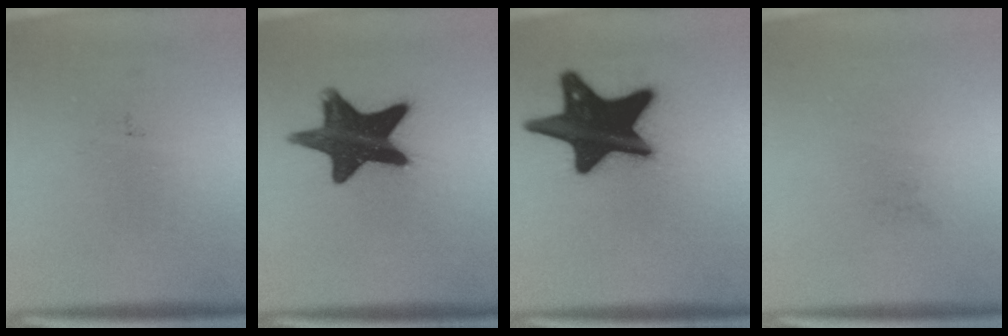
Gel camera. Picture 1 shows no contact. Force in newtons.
{"total": 15.7}
{"total": 20.2}
{"total": 0.0}